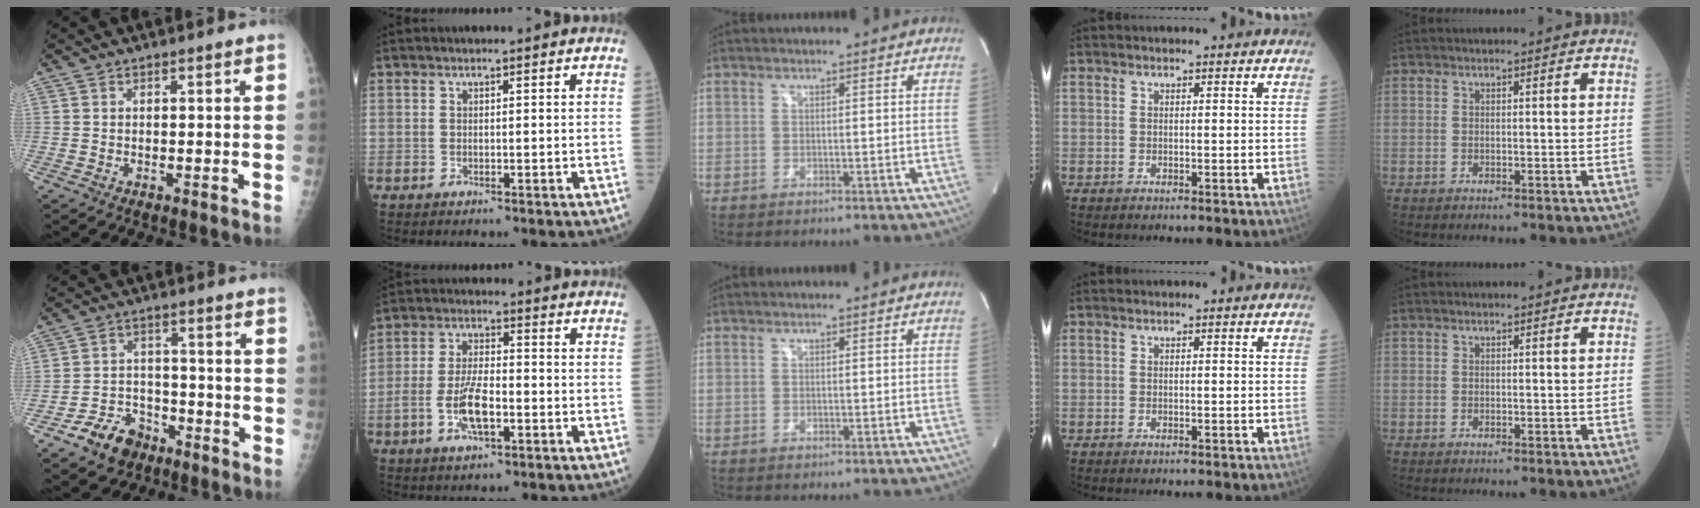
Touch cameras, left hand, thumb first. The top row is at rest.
{"thumb": {"total": 8.0, "force": [-5.2, 5.4, 2.7], "torque": [-0.023, 0.037, -0.088]}, "index": {"total": 7.3, "force": [-2.6, 2.5, 6.3], "torque": [-0.132, -0.002, -0.050]}}